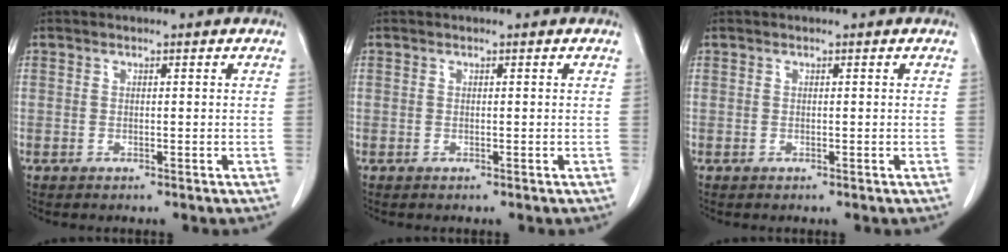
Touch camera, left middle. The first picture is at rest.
{"total": 0.0}
{"total": 0.0}